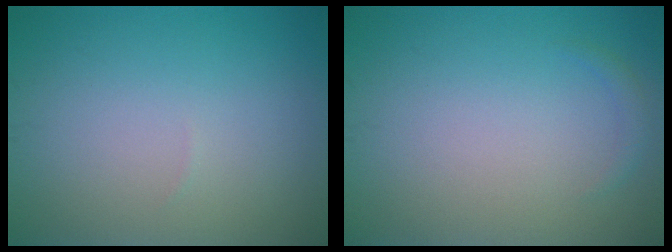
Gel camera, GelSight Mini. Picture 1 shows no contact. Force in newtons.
{"total": 0.8, "press": 0.8, "slide": 0.1}